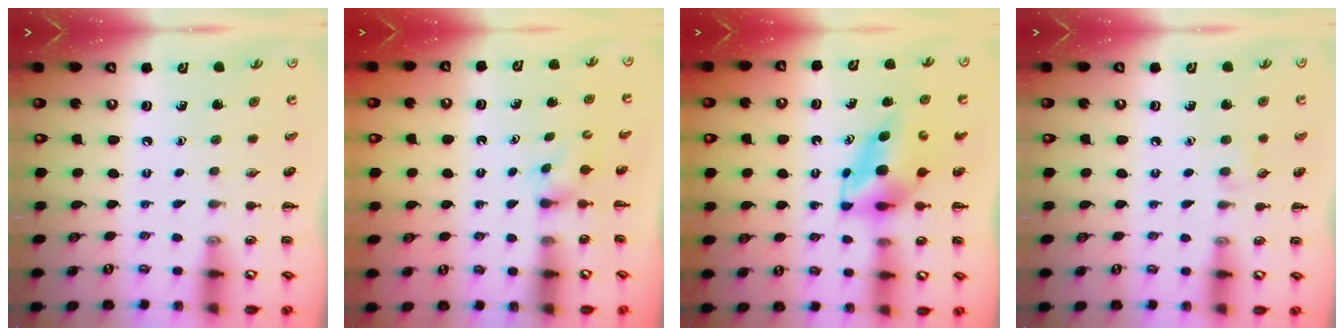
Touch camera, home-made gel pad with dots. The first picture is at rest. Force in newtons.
{"total": 1.8, "press": 1.5, "slide": 0.9}
{"total": 5.4, "press": 5.3, "slide": 0.9}
{"total": 4.1, "press": 3.7, "slide": 1.6}